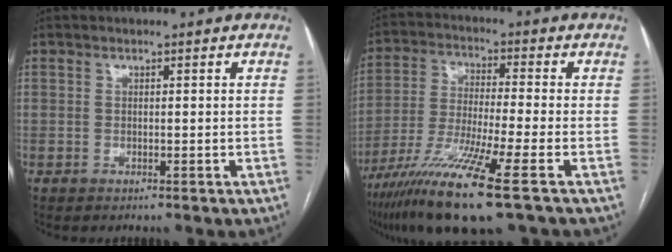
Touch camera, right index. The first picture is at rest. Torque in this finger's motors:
{"motor_torque": [1.74, -0.40, 1.05, 0.21]}